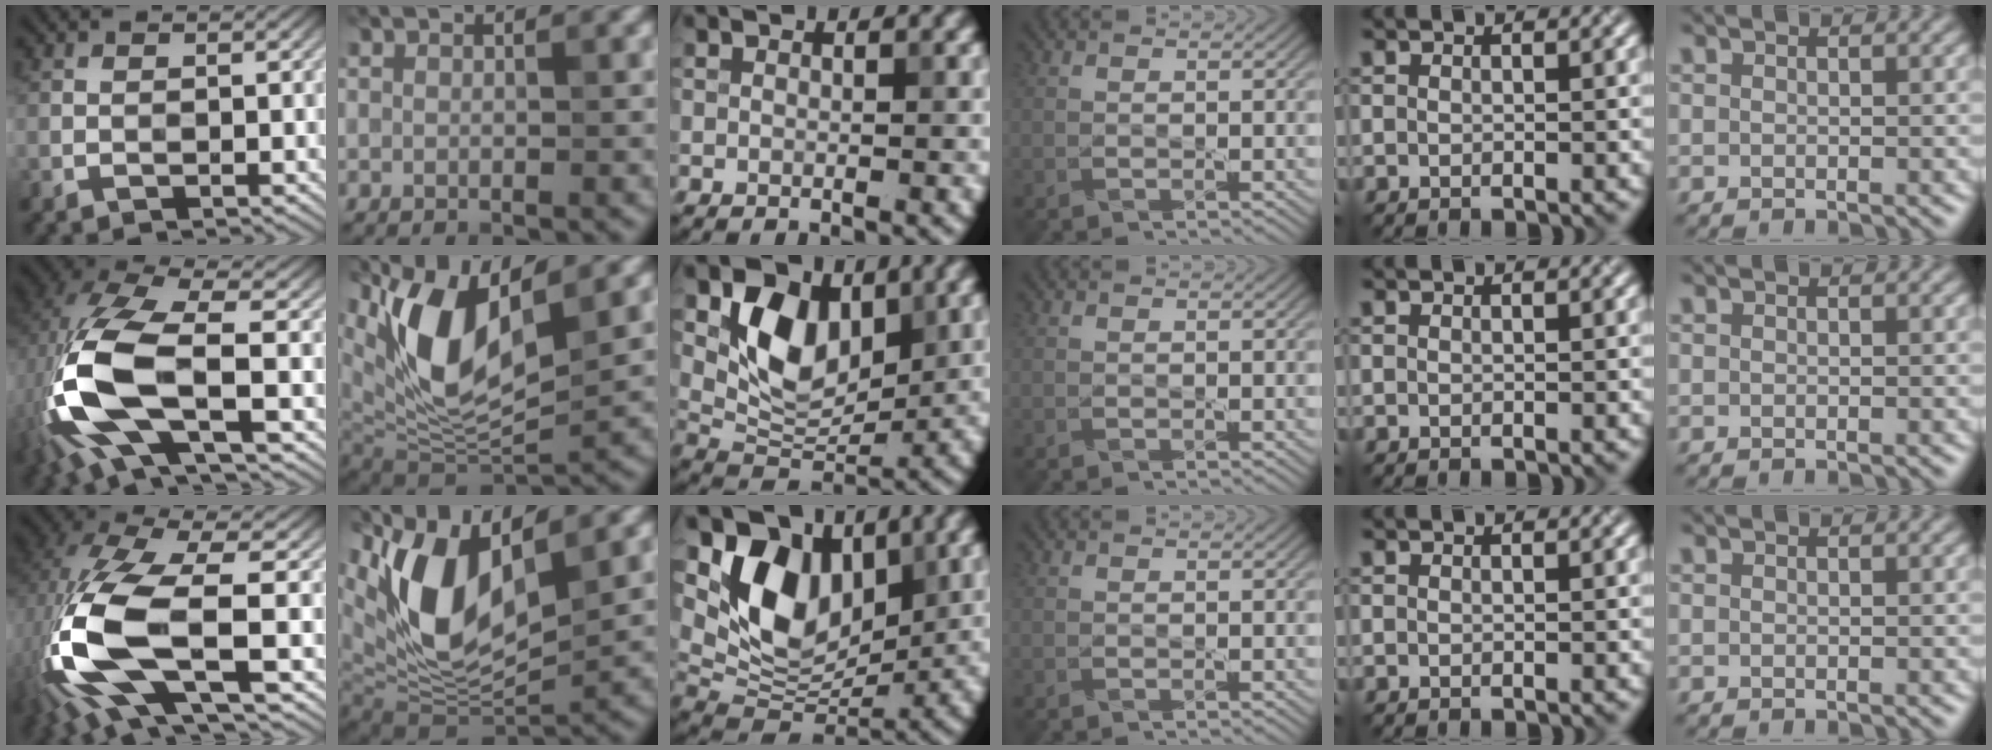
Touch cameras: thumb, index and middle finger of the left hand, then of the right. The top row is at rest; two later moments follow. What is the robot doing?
{"motion": "lift_and_place", "object": "knife"}